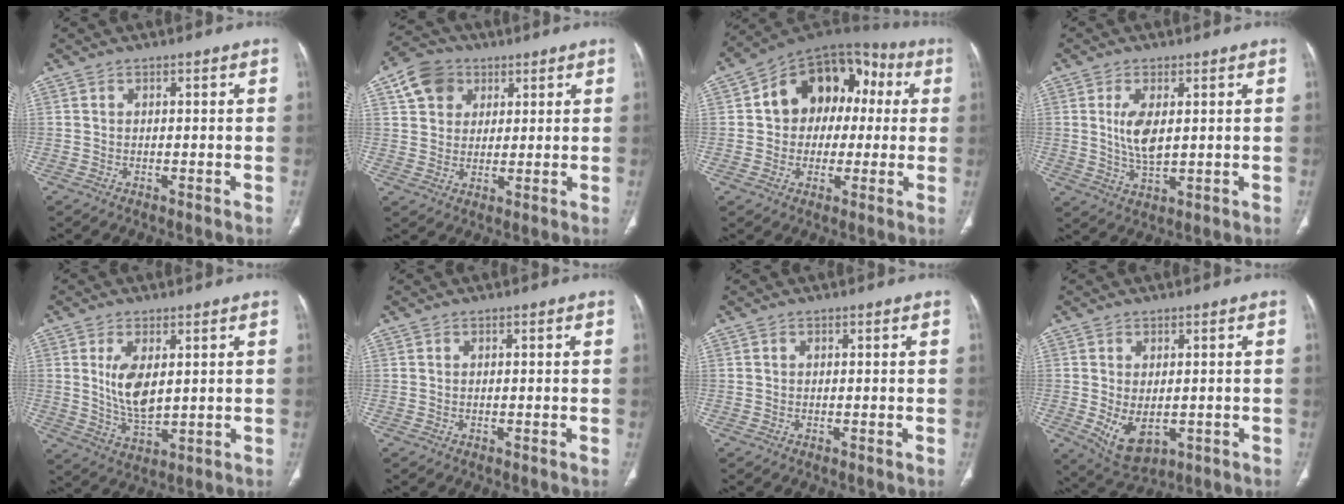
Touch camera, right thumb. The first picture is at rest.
{"total": 8.8, "force": [3.8, 7.2, 3.5], "torque": [-0.040, -0.003, 0.064]}
{"total": 17.0, "force": [2.1, 12.7, 11.1], "torque": [-0.109, 0.043, 0.022]}
{"total": 6.4, "force": [1.3, 2.9, 5.6], "torque": [-0.110, -0.013, 0.031]}
{"total": 8.1, "force": [1.9, 4.0, 6.8], "torque": [-0.122, -0.020, 0.048]}
{"total": 0.0}
{"total": 0.0}
{"total": 7.2, "force": [-1.2, 4.4, 5.7], "torque": [-0.093, -0.013, -0.001]}